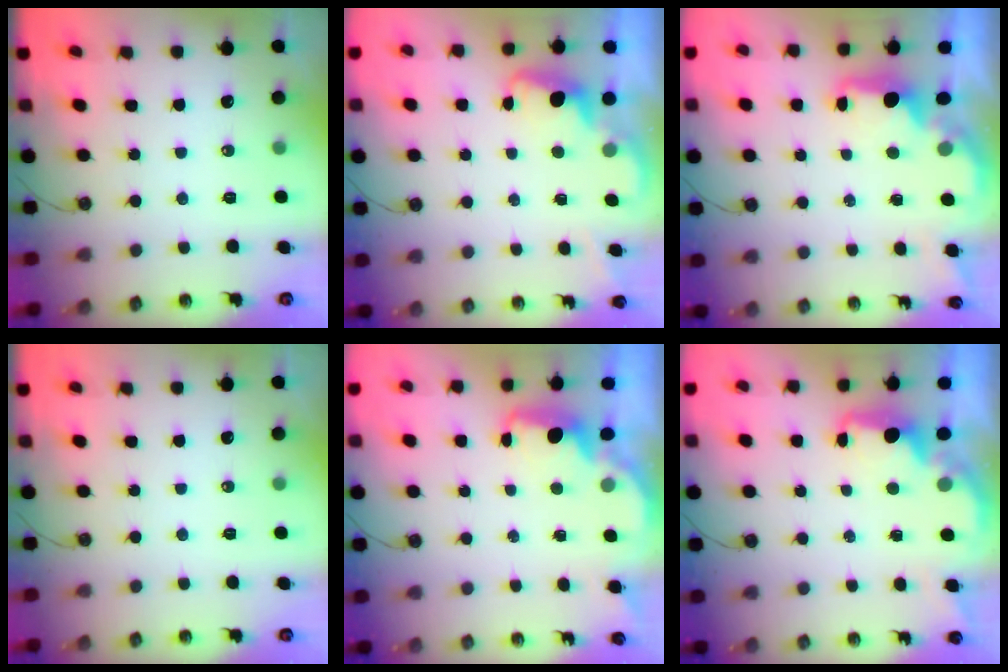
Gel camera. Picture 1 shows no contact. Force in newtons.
{"total": 2.5, "press": 2.4, "slide": 0.7}
{"total": 2.0, "press": 1.9, "slide": 0.7}
{"total": 0.0}
{"total": 1.7, "press": 1.6, "slide": 0.5}
{"total": 2.0, "press": 1.9, "slide": 0.8}